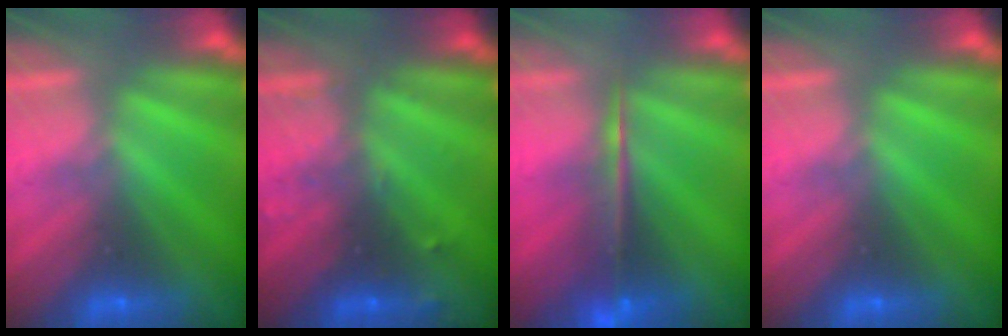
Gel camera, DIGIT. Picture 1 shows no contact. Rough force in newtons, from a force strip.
{"total": 2.9}
{"total": 5.5}
{"total": 0.0}